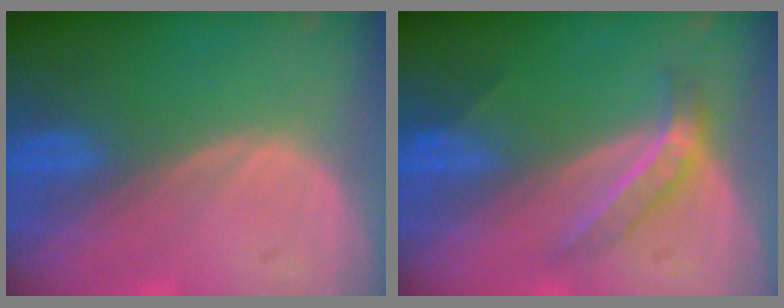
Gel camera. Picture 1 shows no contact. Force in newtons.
{"total": 4.1, "press": 4.1, "slide": 0.3}